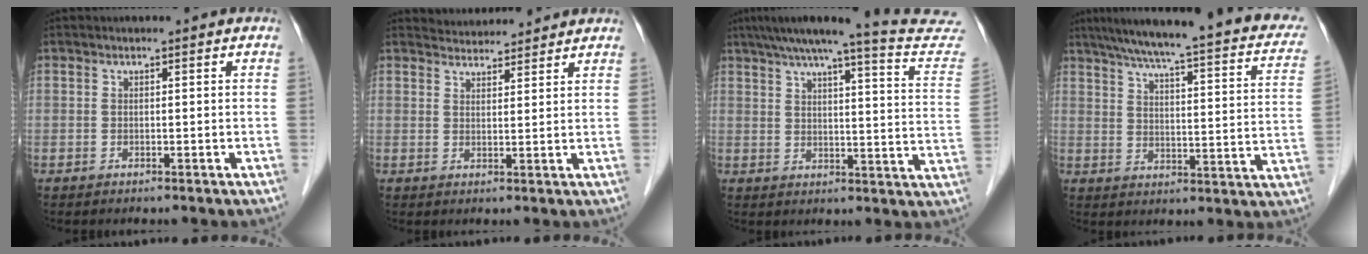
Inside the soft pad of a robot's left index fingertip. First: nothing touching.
{"total": 5.5, "force": [5.4, 0.9, 0.4], "torque": [-0.009, 0.024, 0.076]}
{"total": 18.9, "force": [17.3, -0.4, 7.5], "torque": [-0.103, -0.055, 0.199]}
{"total": 26.6, "force": [21.6, 3.6, 15.1], "torque": [-0.215, -0.006, 0.259]}